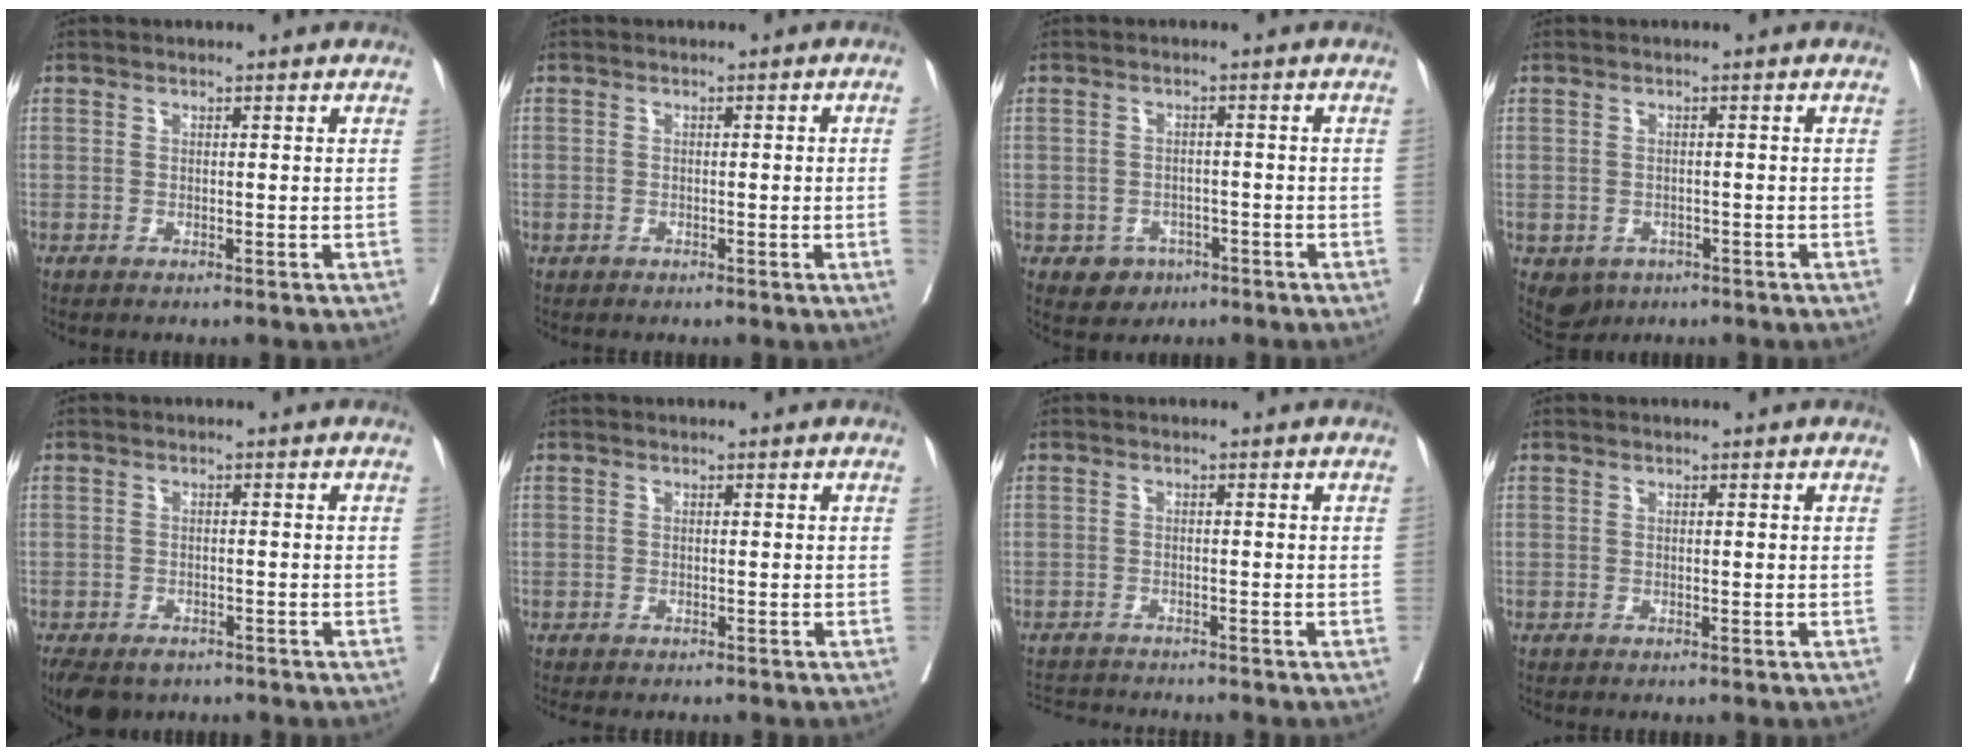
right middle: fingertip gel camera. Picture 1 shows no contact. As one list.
[{"total": 1.5, "force": [-0.4, 0.2, 1.4], "torque": [-0.025, 0.008, -0.004]}, {"total": 3.6, "force": [-1.9, 3.0, 0.8], "torque": [-0.007, 0.008, -0.021]}, {"total": 4.1, "force": [-2.1, 3.3, 1.2], "torque": [-0.013, 0.000, -0.025]}, {"total": 8.1, "force": [-5.4, 4.8, 3.6], "torque": [-0.079, -0.013, -0.077]}, {"total": 2.8, "force": [-2.4, 1.1, 0.9], "torque": [-0.012, -0.006, -0.032]}, {"total": 5.2, "force": [-5.1, 0.6, 0.8], "torque": [-0.009, -0.011, -0.082]}, {"total": 0.0}]